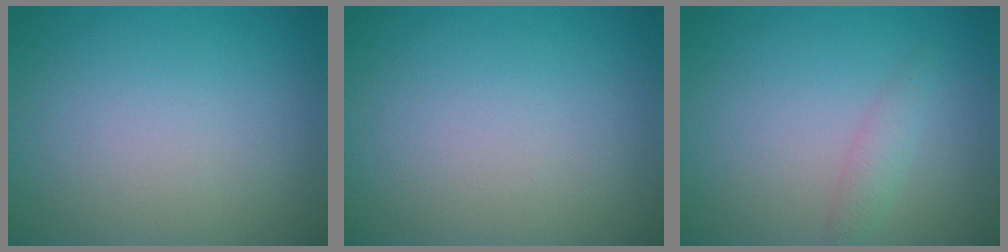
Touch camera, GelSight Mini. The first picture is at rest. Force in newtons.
{"total": 0.0}
{"total": 1.4, "press": 1.4, "slide": 0.1}